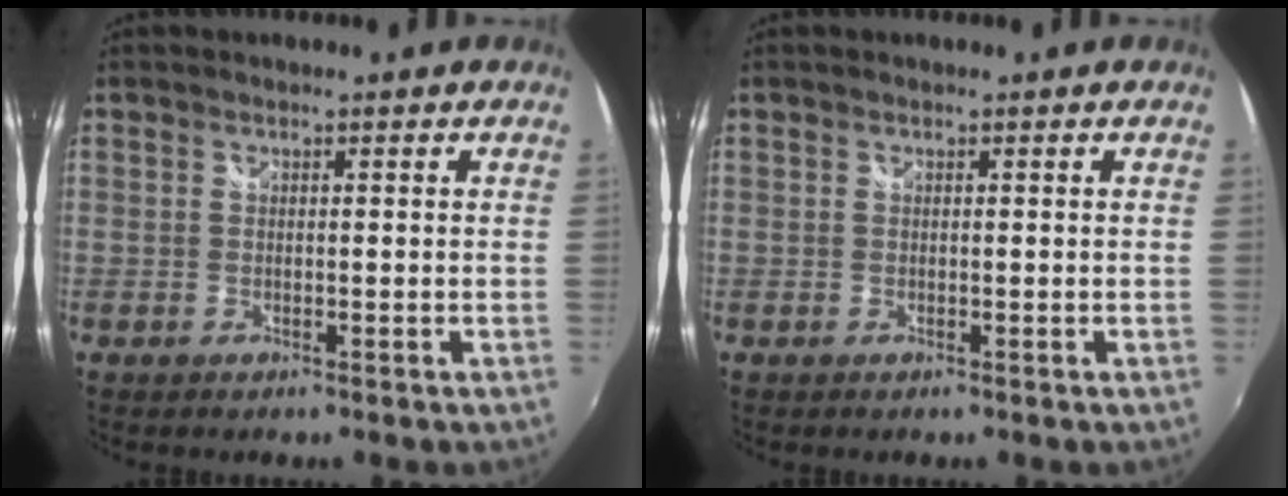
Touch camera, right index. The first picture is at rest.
{"total": 0.0}